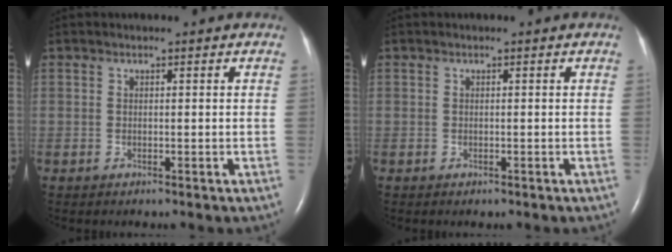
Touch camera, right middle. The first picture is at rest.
{"total": 0.0}